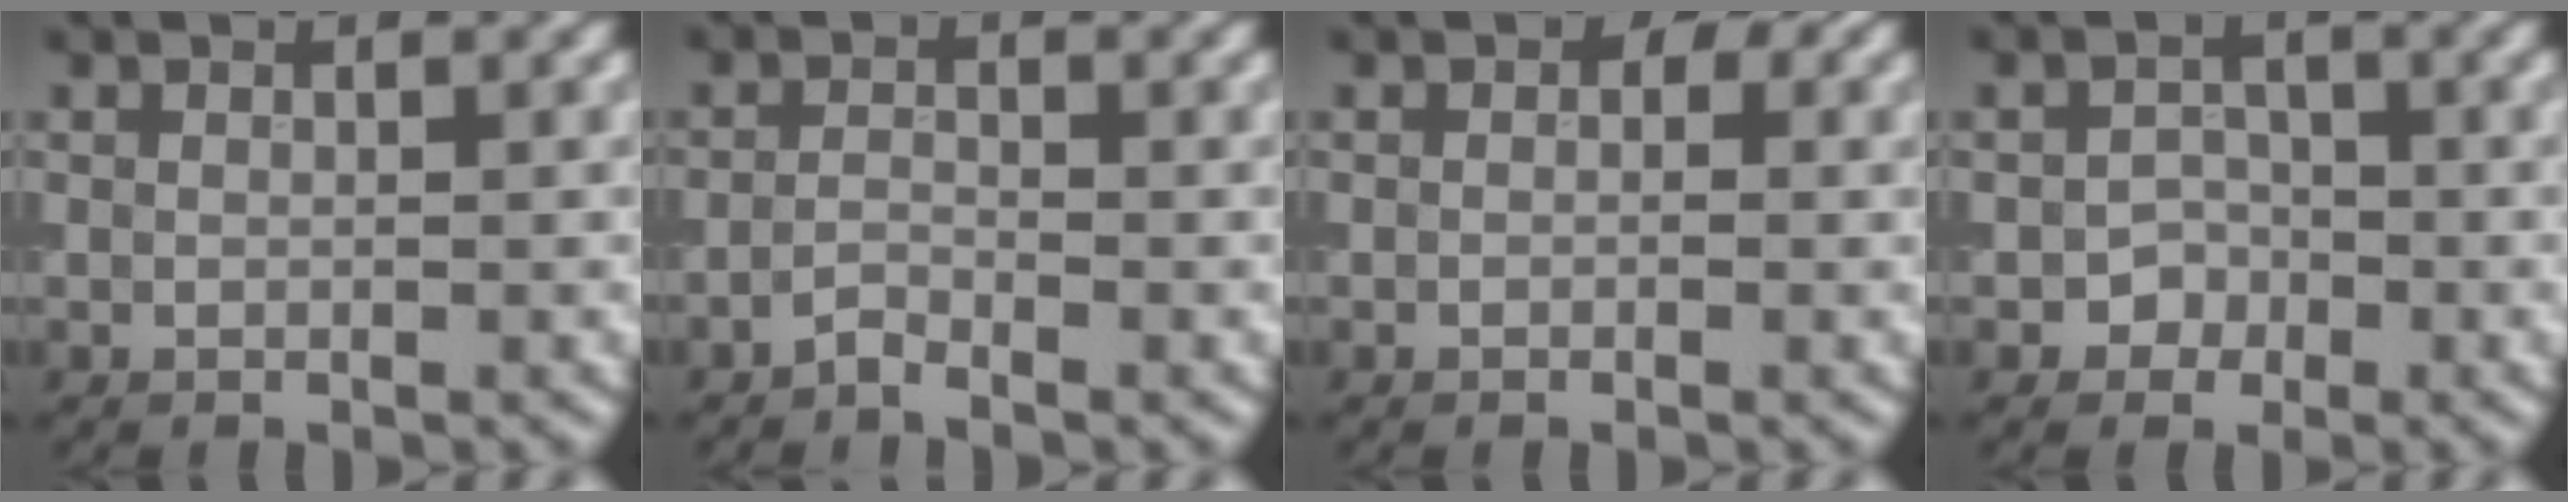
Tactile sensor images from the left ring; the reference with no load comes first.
{"total": 1.1, "force": [-1.1, 0.0, 0.1], "torque": [-0.010, 0.003, -0.022]}
{"total": 1.5, "force": [0.2, 1.3, 0.8], "torque": [-0.001, -0.001, -0.002]}
{"total": 1.6, "force": [-0.9, 1.3, 0.0], "torque": [0.006, 0.005, -0.014]}